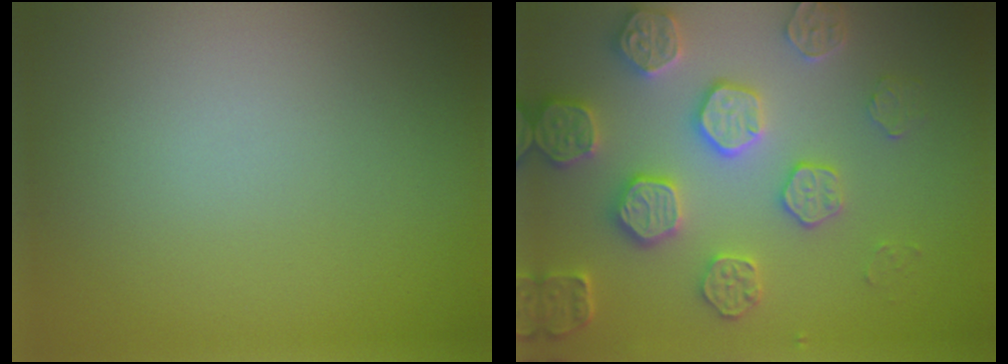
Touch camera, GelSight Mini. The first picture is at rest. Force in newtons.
{"total": 5.0, "press": 4.9, "slide": 1.1}